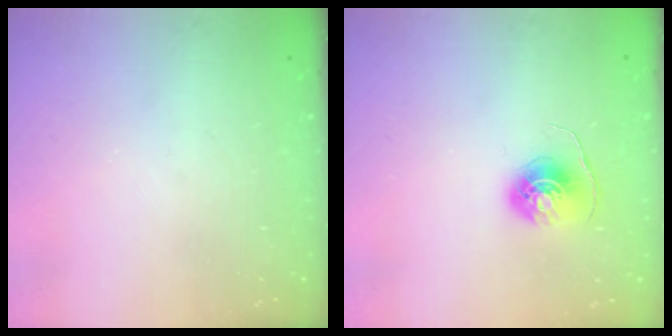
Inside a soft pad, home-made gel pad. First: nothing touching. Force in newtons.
{"total": 6.1, "press": 6.1, "slide": 0.5}